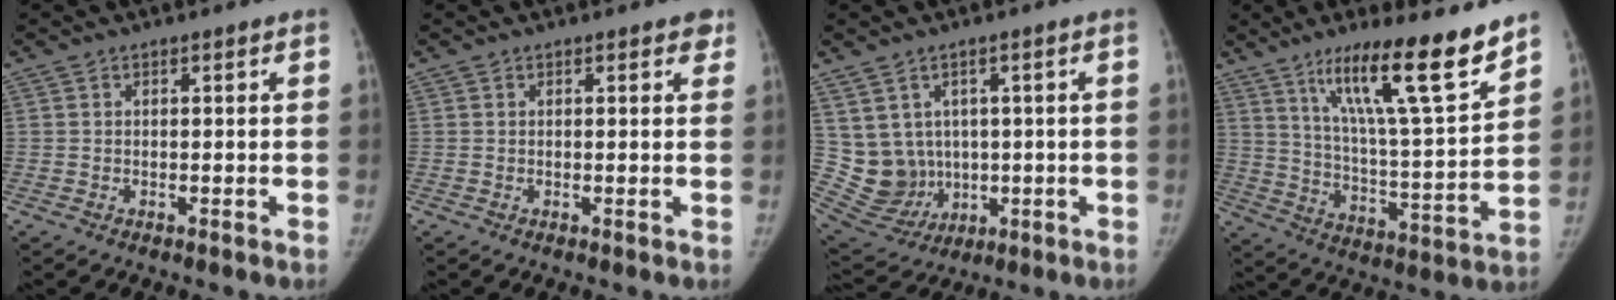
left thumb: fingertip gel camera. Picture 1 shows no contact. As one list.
[{"total": 1.8, "force": [1.1, 0.9, 1.1], "torque": [0.004, -0.002, 0.008]}, {"total": 9.8, "force": [1.4, 9.0, 3.6], "torque": [-0.038, -0.005, 0.060]}, {"total": 19.3, "force": [13.2, 2.5, 13.8], "torque": [-0.201, -0.077, 0.222]}]